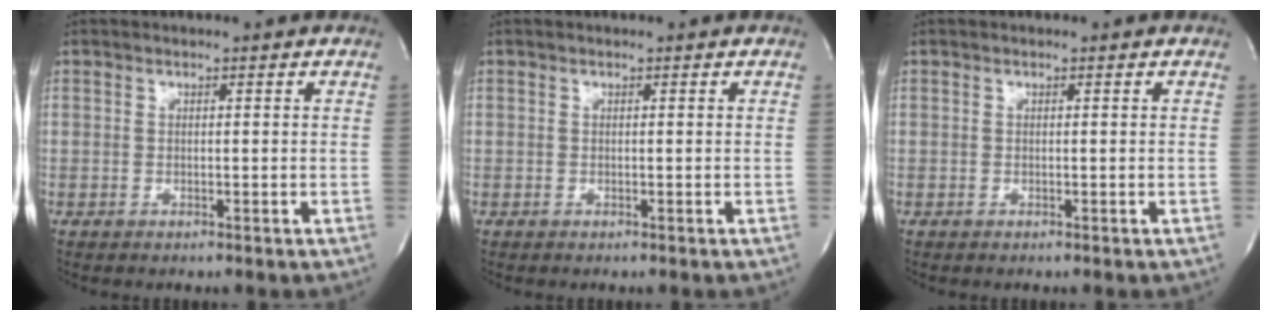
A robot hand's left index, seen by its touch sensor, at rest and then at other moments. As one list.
[{"total": 0.0}, {"total": 0.0}]